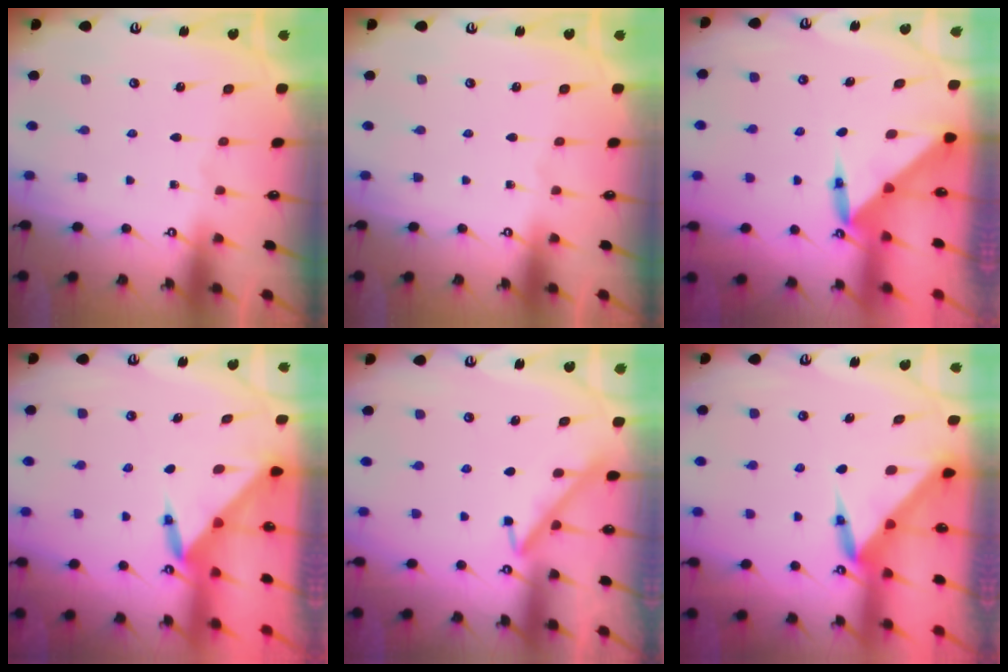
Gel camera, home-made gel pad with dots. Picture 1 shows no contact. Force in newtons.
{"total": 0.0}
{"total": 3.5, "press": 3.5, "slide": 0.2}
{"total": 3.4, "press": 3.4, "slide": 0.4}
{"total": 4.0, "press": 3.9, "slide": 0.5}
{"total": 3.5, "press": 3.5, "slide": 0.1}